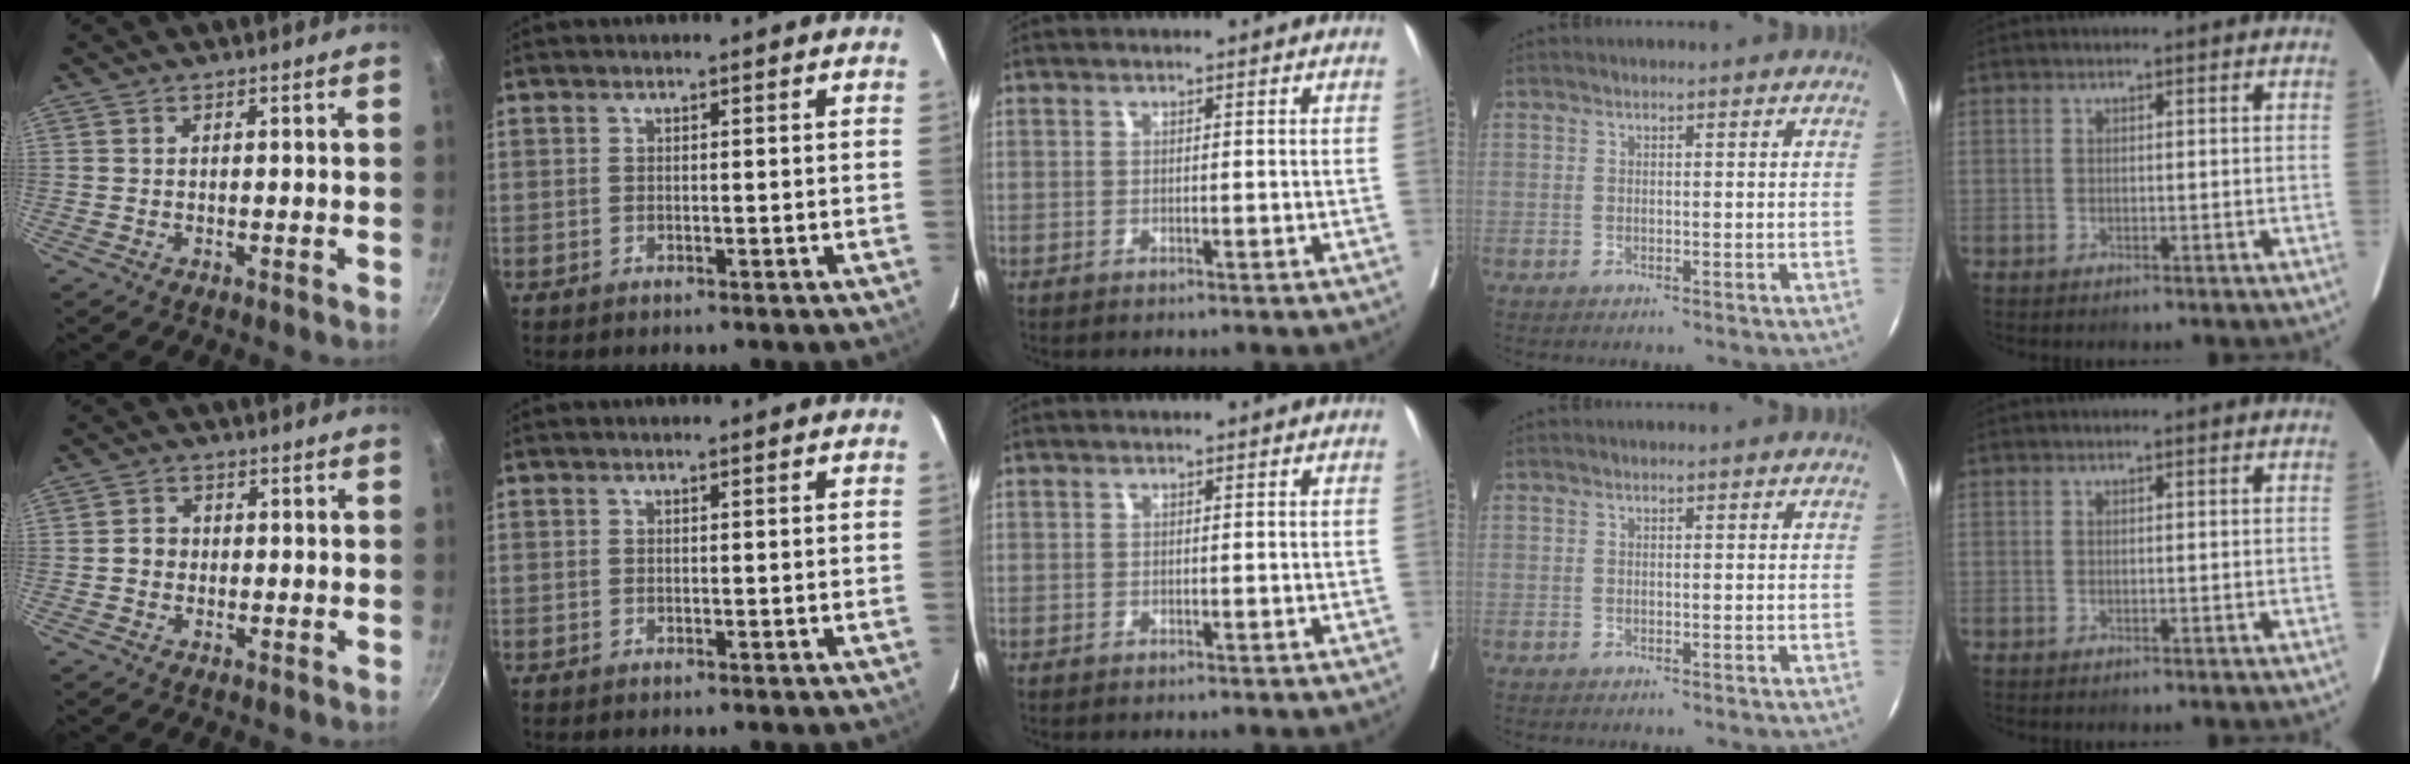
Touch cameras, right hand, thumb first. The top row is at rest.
{"thumb": {"total": 2.6, "force": [-0.4, 2.3, 1.1], "torque": [-0.007, 0.009, -0.013]}}